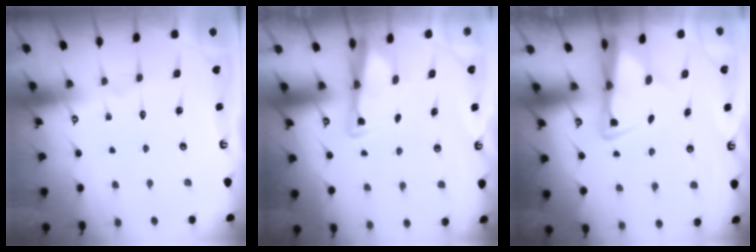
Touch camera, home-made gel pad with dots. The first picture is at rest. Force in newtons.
{"total": 3.0, "press": 2.9, "slide": 0.4}
{"total": 3.4, "press": 3.3, "slide": 0.6}